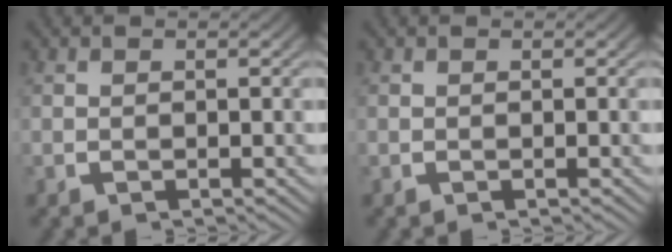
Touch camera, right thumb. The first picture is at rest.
{"total": 0.0}